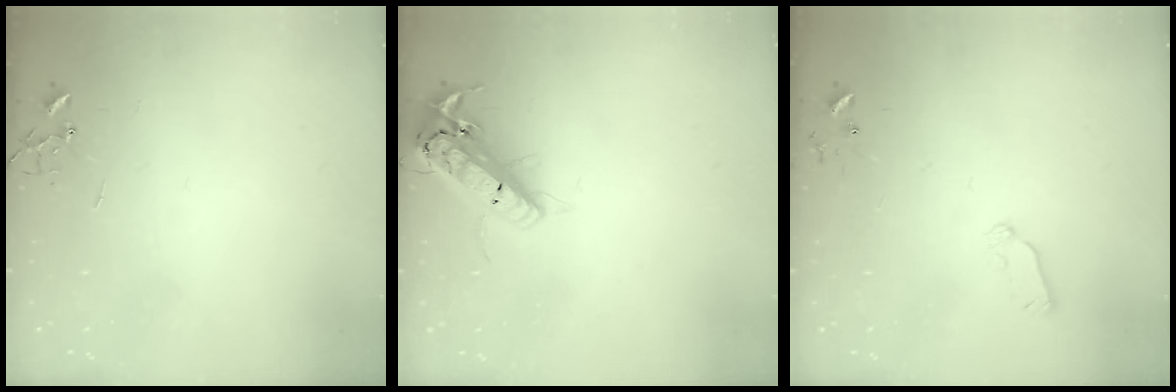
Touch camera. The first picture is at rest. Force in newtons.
{"total": 18.4, "press": 18.1, "slide": 3.2}
{"total": 5.9, "press": 5.9, "slide": 0.8}